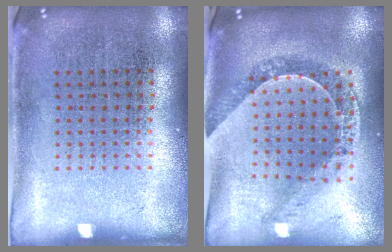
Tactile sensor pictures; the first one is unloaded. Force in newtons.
{"total": 1.1, "press": 1.1, "slide": 0.2}